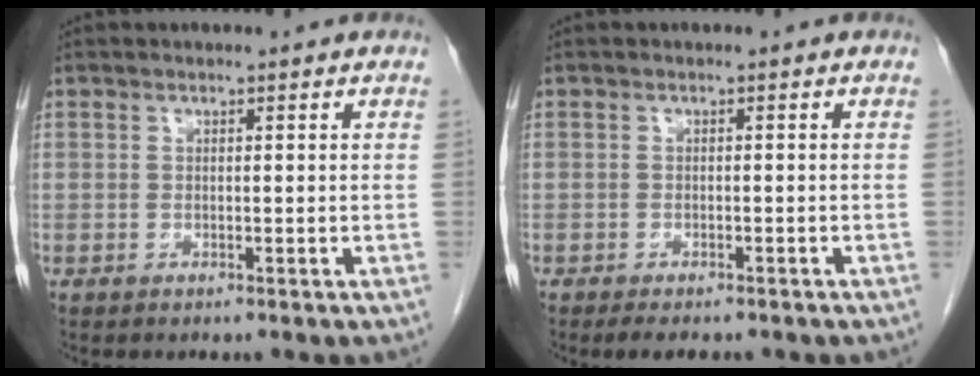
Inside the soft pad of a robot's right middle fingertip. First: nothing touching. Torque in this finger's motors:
{"motor_torque": [0.04, 0.02, -0.01, 0.01]}